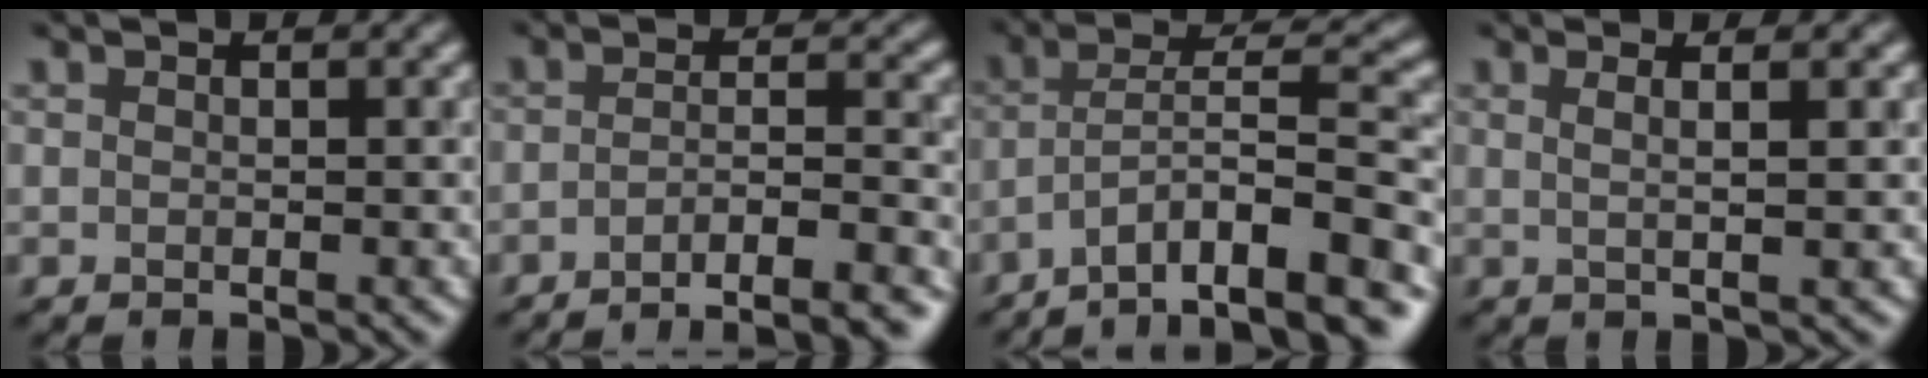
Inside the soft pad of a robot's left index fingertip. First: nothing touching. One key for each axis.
{"total": 7.6, "fx": -5.7, "fy": 1.5, "fz": 4.8, "tx": -0.054, "ty": 0.010, "tz": -0.062}
{"total": 9.8, "fx": -6.0, "fy": 2.2, "fz": 7.4, "tx": -0.118, "ty": 0.014, "tz": -0.089}
{"total": 2.8, "fx": 1.1, "fy": 0.7, "fz": 2.5, "tx": -0.033, "ty": 0.013, "tz": 0.000}